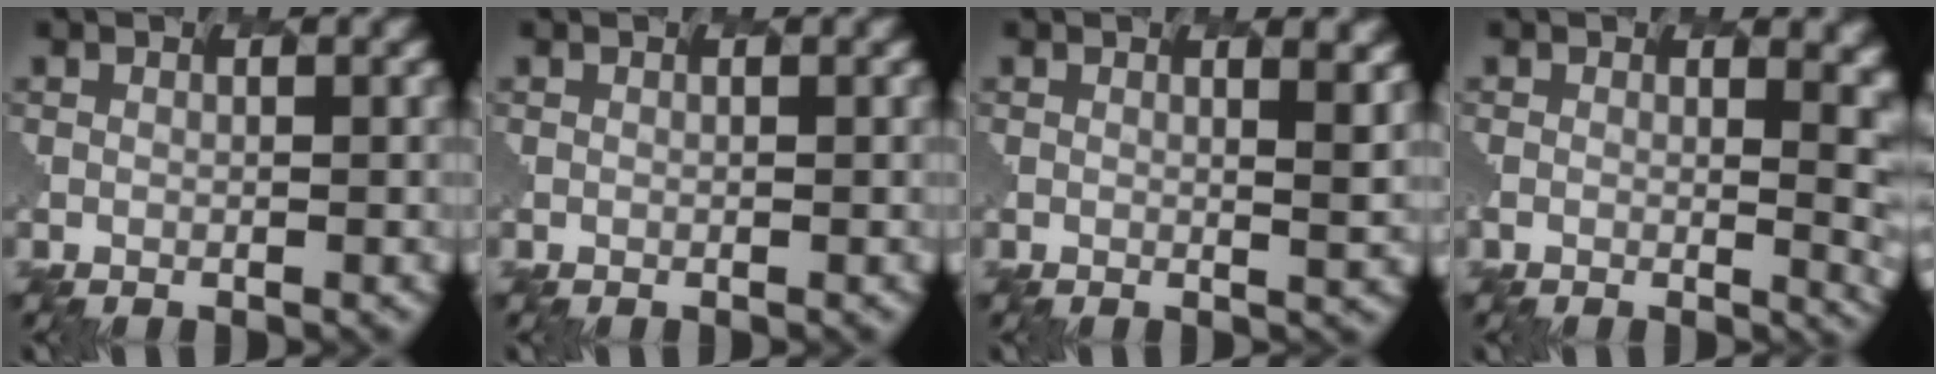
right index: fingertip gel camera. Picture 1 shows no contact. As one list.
[{"total": 0.0}, {"total": 1.5, "force": [1.4, -0.5, 0.2], "torque": [-0.005, 0.020, -0.008]}, {"total": 5.0, "force": [0.7, 2.1, 4.5], "torque": [-0.015, 0.012, -0.010]}]